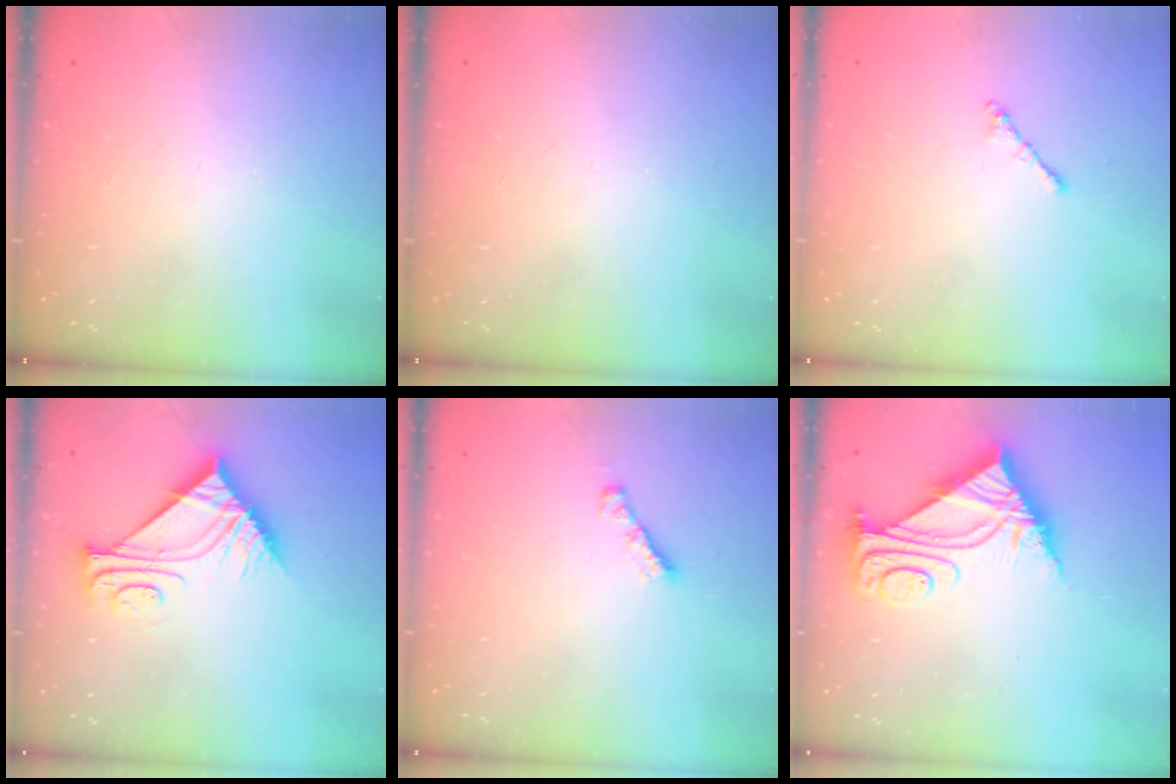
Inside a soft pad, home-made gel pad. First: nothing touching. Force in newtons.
{"total": 0.0}
{"total": 1.8, "press": 1.7, "slide": 0.6}
{"total": 9.3, "press": 9.3, "slide": 0.5}
{"total": 2.3, "press": 2.3, "slide": 0.4}
{"total": 7.1, "press": 7.0, "slide": 0.7}